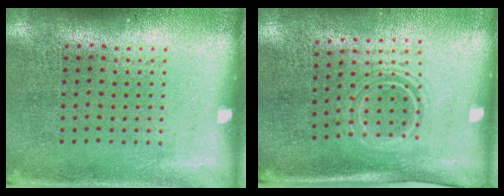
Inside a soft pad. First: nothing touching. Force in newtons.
{"total": 1.5, "press": 1.1, "slide": 1.0}